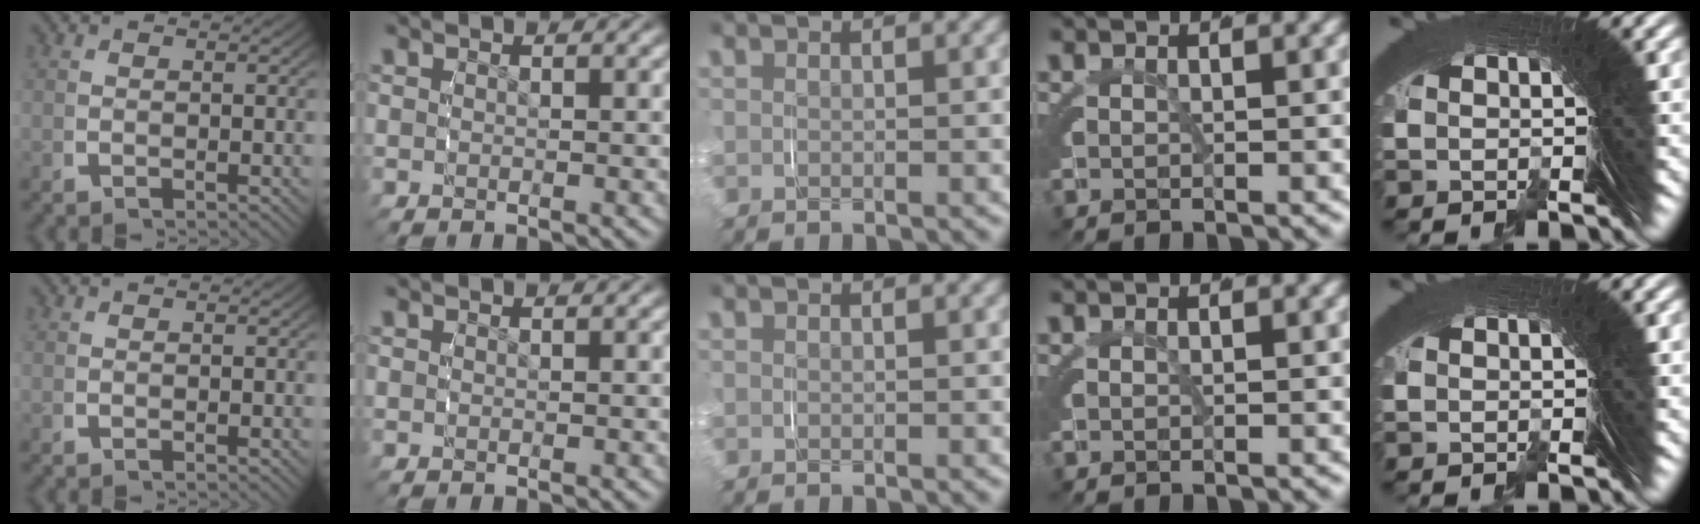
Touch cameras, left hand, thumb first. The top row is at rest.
{}